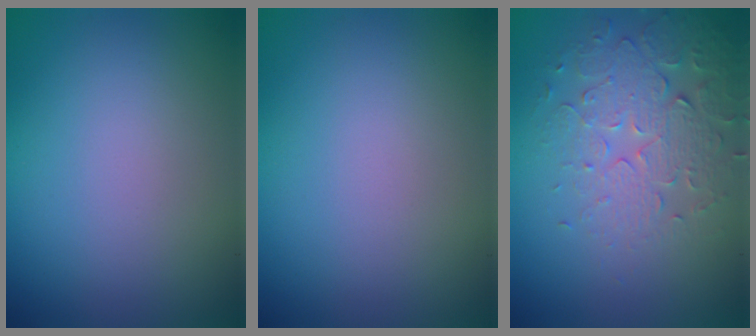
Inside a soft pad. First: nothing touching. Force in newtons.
{"total": 0.0}
{"total": 4.0, "press": 3.7, "slide": 1.4}